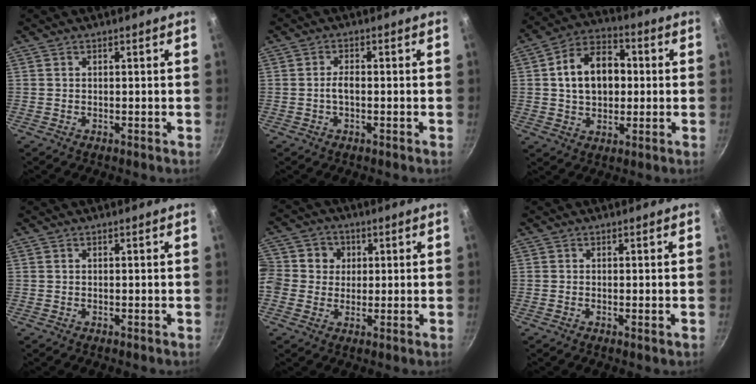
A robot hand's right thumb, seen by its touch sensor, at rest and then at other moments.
{"total": 2.2, "force": [-0.4, 1.0, 1.9], "torque": [-0.034, 0.012, -0.009]}
{"total": 13.5, "force": [1.3, 9.5, 9.5], "torque": [-0.125, 0.022, 0.012]}
{"total": 0.0}
{"total": 10.8, "force": [1.4, 10.1, 3.6], "torque": [-0.065, 0.020, 0.006]}
{"total": 0.5, "force": [-0.1, 0.0, 0.5], "torque": [-0.011, -0.003, -0.003]}